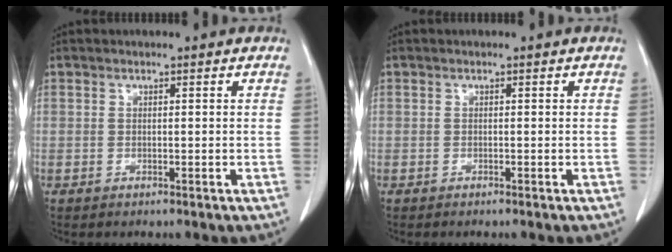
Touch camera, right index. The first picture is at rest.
{"total": 0.0}